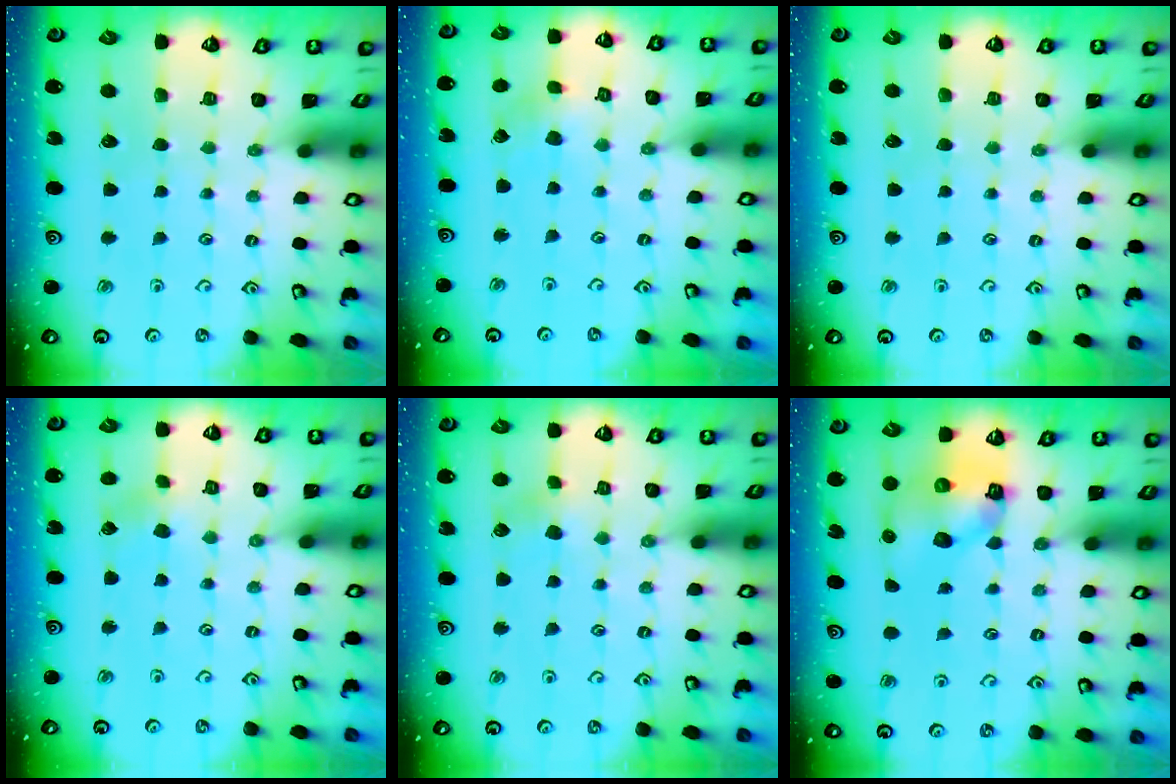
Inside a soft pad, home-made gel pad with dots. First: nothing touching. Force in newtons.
{"total": 2.1, "press": 2.1, "slide": 0.1}
{"total": 0.0}
{"total": 2.2, "press": 2.2, "slide": 0.3}
{"total": 3.7, "press": 3.7, "slide": 0.5}
{"total": 9.8, "press": 9.7, "slide": 1.7}